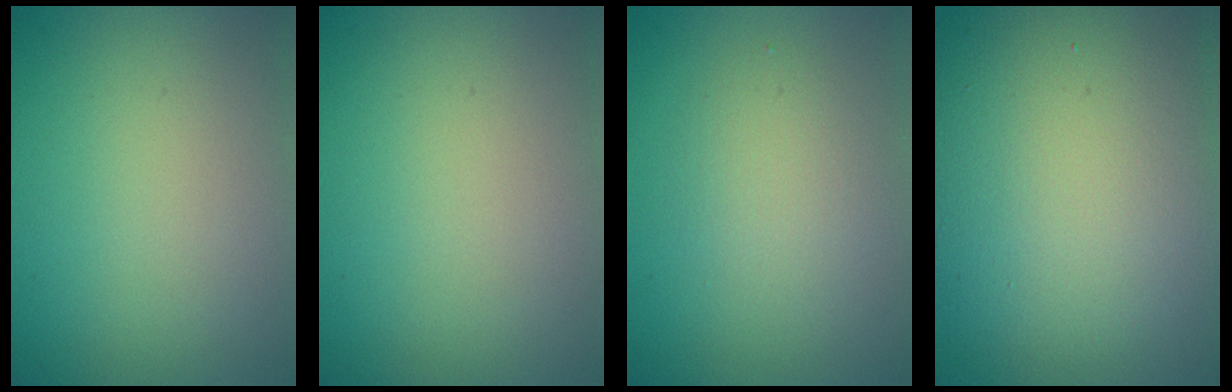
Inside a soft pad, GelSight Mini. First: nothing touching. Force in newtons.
{"total": 0.0}
{"total": 2.4, "press": 2.4, "slide": 0.0}
{"total": 14.7, "press": 14.6, "slide": 1.5}